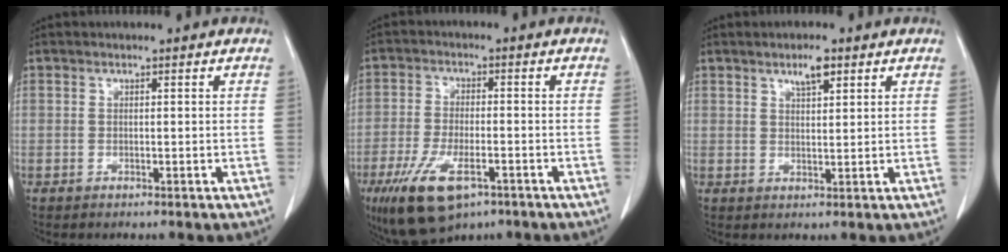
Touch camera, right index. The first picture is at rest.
{"total": 11.1, "force": [-6.2, 4.2, 8.2], "torque": [-0.161, -0.016, -0.102]}
{"total": 3.2, "force": [2.0, 0.8, 2.3], "torque": [-0.043, 0.000, 0.035]}